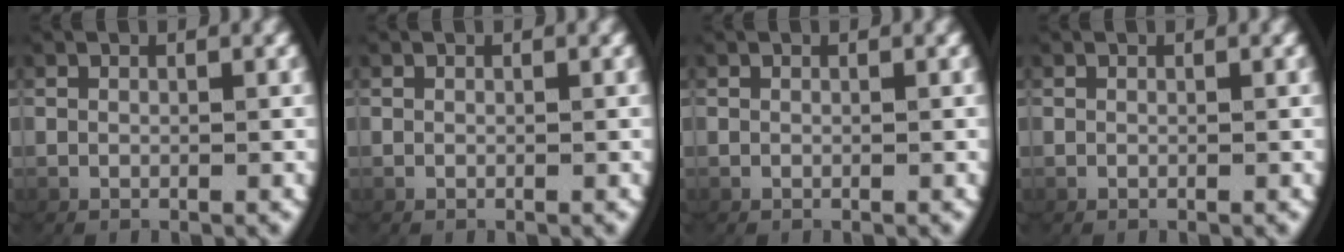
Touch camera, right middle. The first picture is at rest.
{"total": 0.0}
{"total": 0.0}
{"total": 0.0}